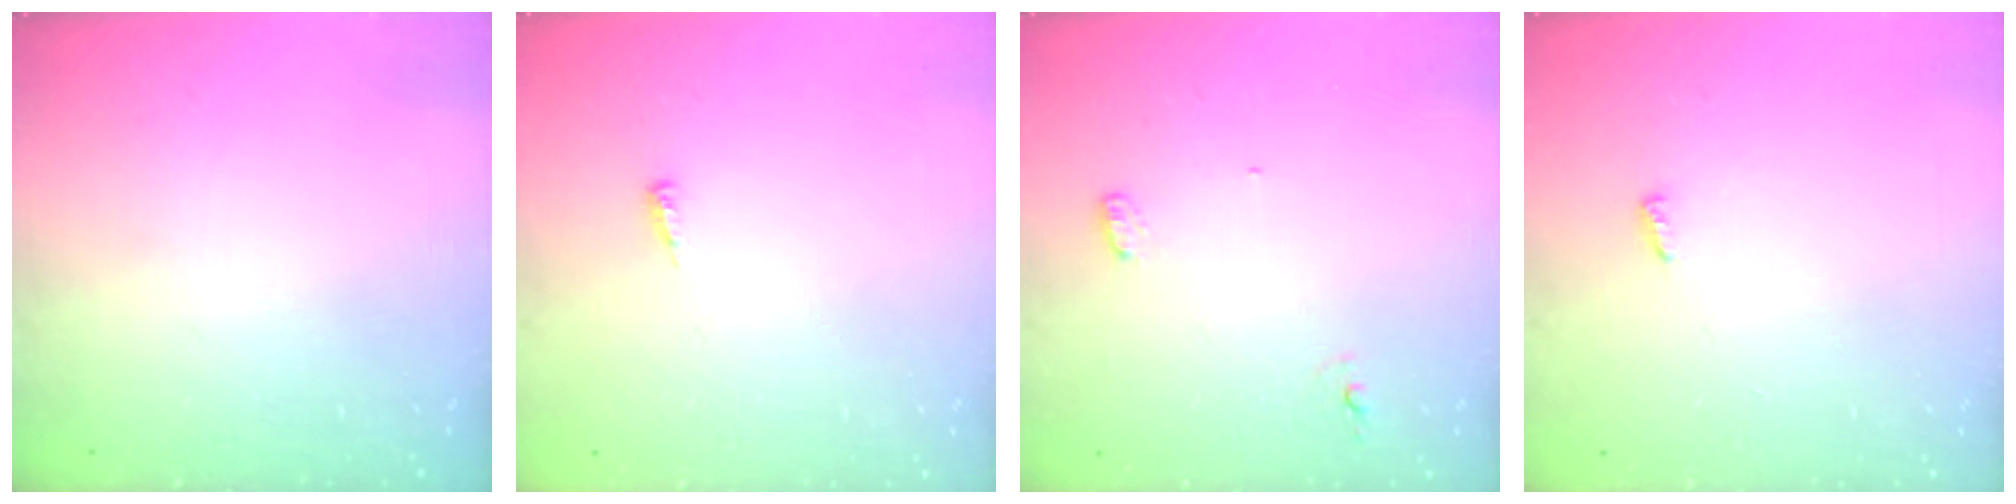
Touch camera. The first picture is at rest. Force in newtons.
{"total": 2.9, "press": 2.9, "slide": 0.4}
{"total": 5.6, "press": 5.5, "slide": 1.4}
{"total": 4.5, "press": 4.5, "slide": 0.4}